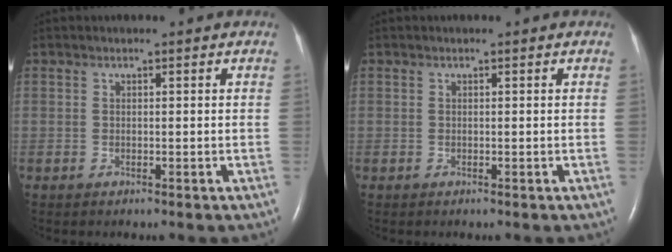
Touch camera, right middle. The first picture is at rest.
{"total": 0.0}